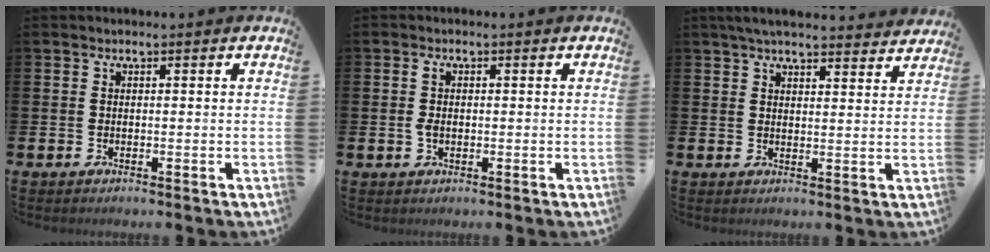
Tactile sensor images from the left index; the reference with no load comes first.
{"total": 2.1, "force": [0.1, 1.3, 1.6], "torque": [-0.031, 0.008, 0.000]}
{"total": 4.7, "force": [4.5, 0.5, 1.4], "torque": [-0.033, -0.017, 0.081]}